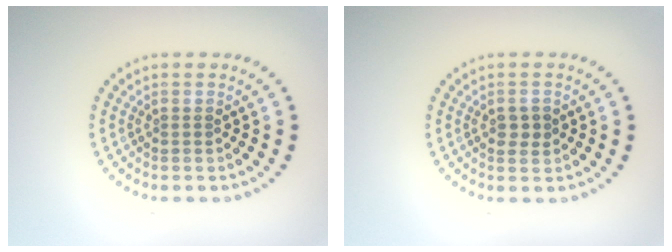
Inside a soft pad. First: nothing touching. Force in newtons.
{"total": 1.6, "press": 1.6, "slide": 0.1}